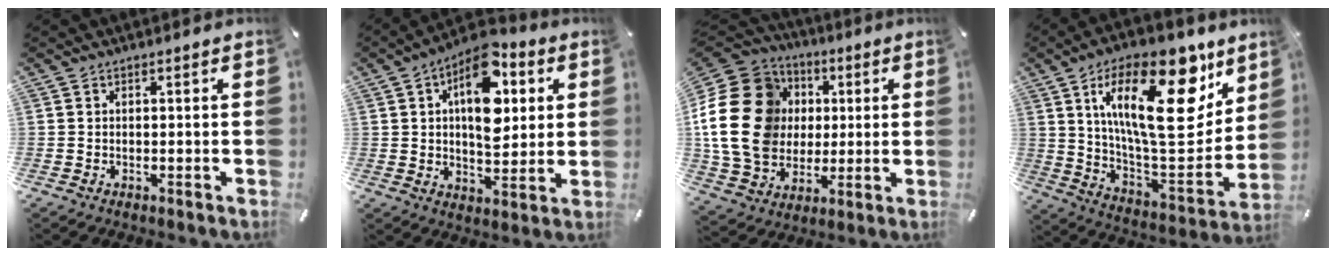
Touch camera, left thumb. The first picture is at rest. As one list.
[{"total": 15.5, "force": [5.5, 9.2, 11.2], "torque": [-0.150, -0.021, 0.093]}, {"total": 23.7, "force": [2.0, 20.0, 12.6], "torque": [-0.256, 0.007, 0.047]}, {"total": 28.4, "force": [13.3, 12.0, 22.0], "torque": [-0.346, -0.075, 0.222]}]